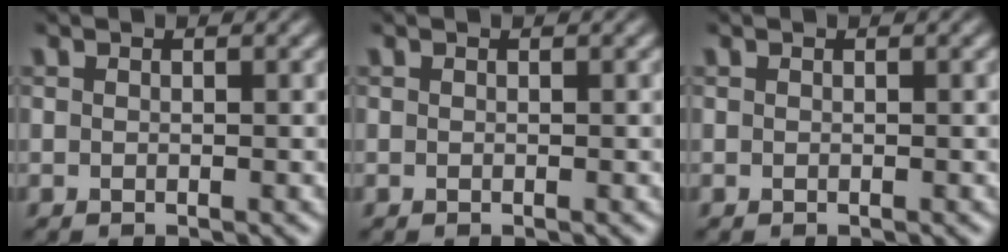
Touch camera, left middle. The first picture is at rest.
{"total": 0.0}
{"total": 0.0}